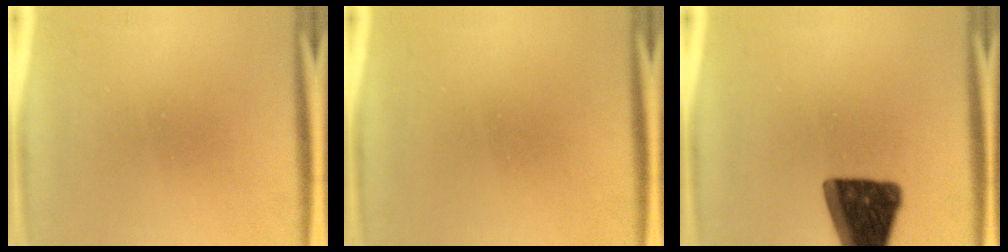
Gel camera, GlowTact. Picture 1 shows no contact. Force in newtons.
{"total": 0.5}
{"total": 16.9}